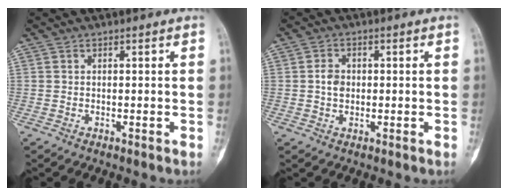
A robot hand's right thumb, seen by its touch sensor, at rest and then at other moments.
{"total": 3.1, "force": [0.1, 2.4, 2.0], "torque": [-0.028, 0.004, -0.001]}